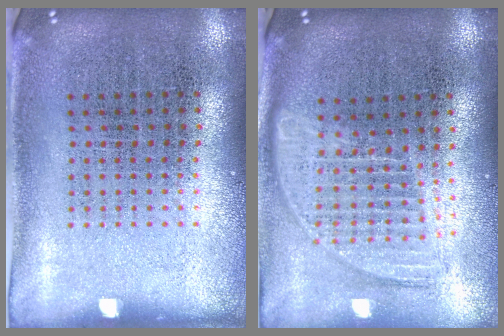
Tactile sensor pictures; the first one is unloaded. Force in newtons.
{"total": 1.7, "press": 1.4, "slide": 0.9}